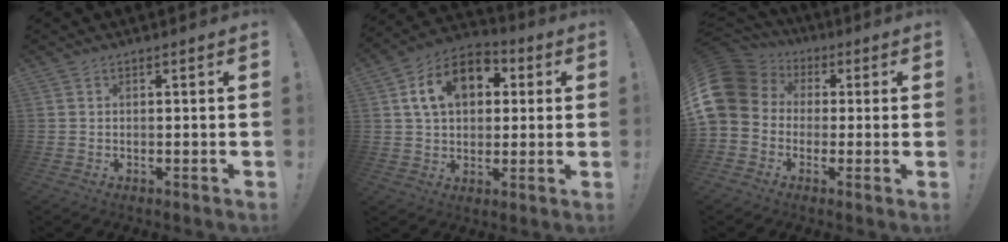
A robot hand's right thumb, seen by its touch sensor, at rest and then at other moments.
{"total": 15.0, "force": [4.9, 10.5, 9.5], "torque": [-0.152, 0.000, 0.094]}
{"total": 13.0, "force": [1.4, 11.0, 6.9], "torque": [-0.139, 0.011, 0.030]}